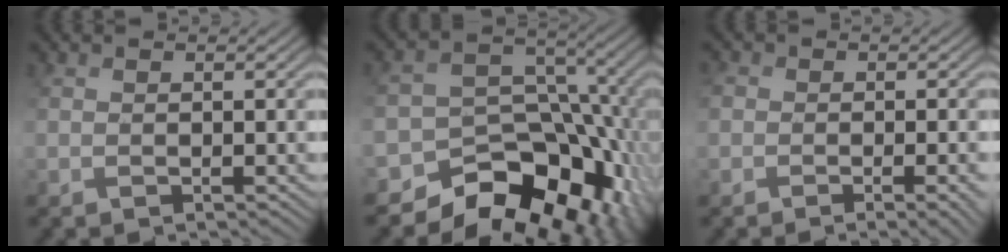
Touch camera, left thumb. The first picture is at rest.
{"total": 12.5, "force": [-7.5, 8.6, 5.0], "torque": [-0.084, -0.002, -0.109]}
{"total": 4.9, "force": [-2.2, 2.7, 3.4], "torque": [-0.038, -0.003, -0.022]}